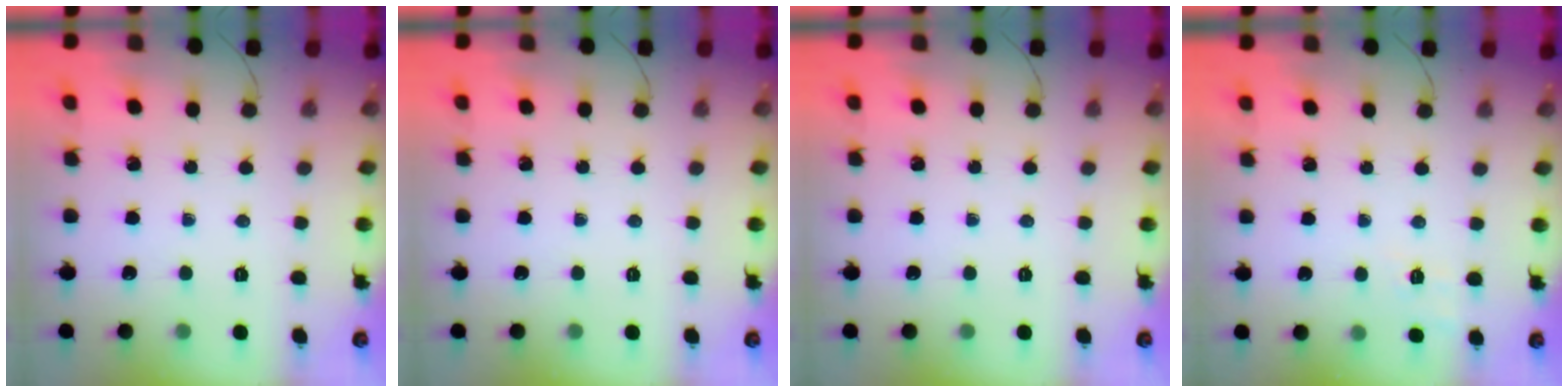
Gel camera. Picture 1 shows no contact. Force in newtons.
{"total": 0.0}
{"total": 0.0}
{"total": 7.2, "press": 6.9, "slide": 1.8}